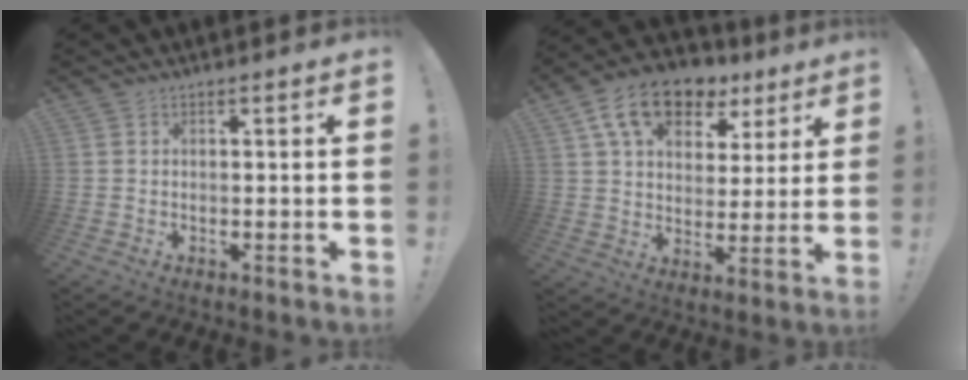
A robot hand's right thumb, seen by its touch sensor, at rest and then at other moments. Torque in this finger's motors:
{"motor_torque": [1.49, 3.05, 0.65, -0.18, 0.06]}